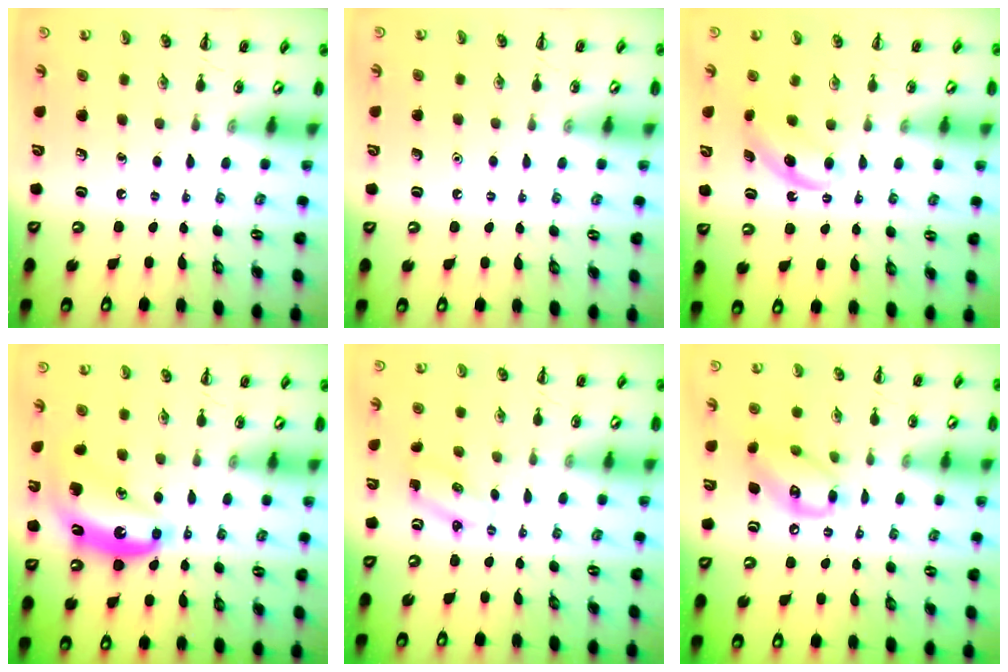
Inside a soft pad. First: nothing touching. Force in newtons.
{"total": 1.5, "press": 1.5, "slide": 0.1}
{"total": 5.6, "press": 5.4, "slide": 1.5}
{"total": 12.8, "press": 12.7, "slide": 1.4}
{"total": 2.0, "press": 1.9, "slide": 0.6}
{"total": 12.4, "press": 12.2, "slide": 2.6}